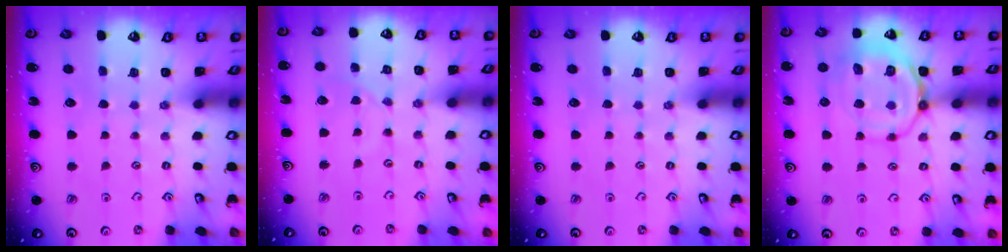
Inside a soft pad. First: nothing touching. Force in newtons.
{"total": 0.6, "press": 0.5, "slide": 0.2}
{"total": 0.0}
{"total": 12.6, "press": 12.5, "slide": 1.4}